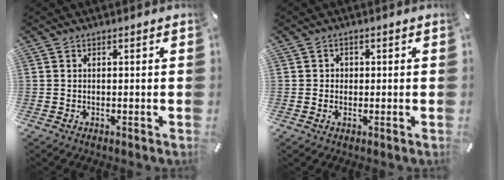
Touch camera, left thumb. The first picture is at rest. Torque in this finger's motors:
{"motor_torque": [-0.01, -0.08, 0.04, -0.07, 0.00]}